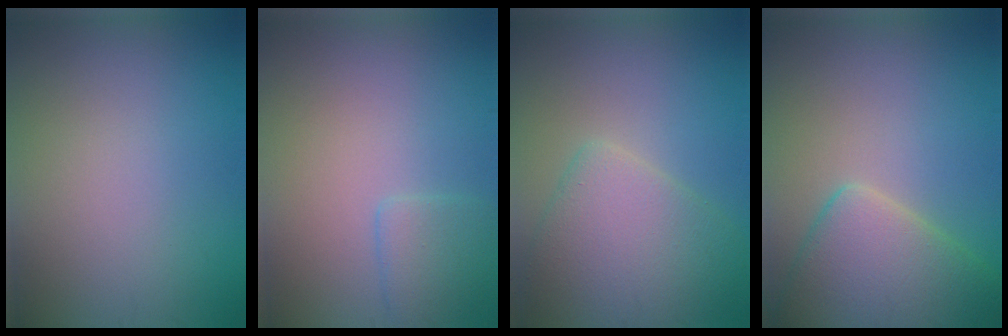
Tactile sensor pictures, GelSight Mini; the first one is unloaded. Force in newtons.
{"total": 1.9, "press": 1.9, "slide": 0.1}
{"total": 5.6, "press": 5.6, "slide": 0.3}
{"total": 7.2, "press": 7.2, "slide": 0.5}